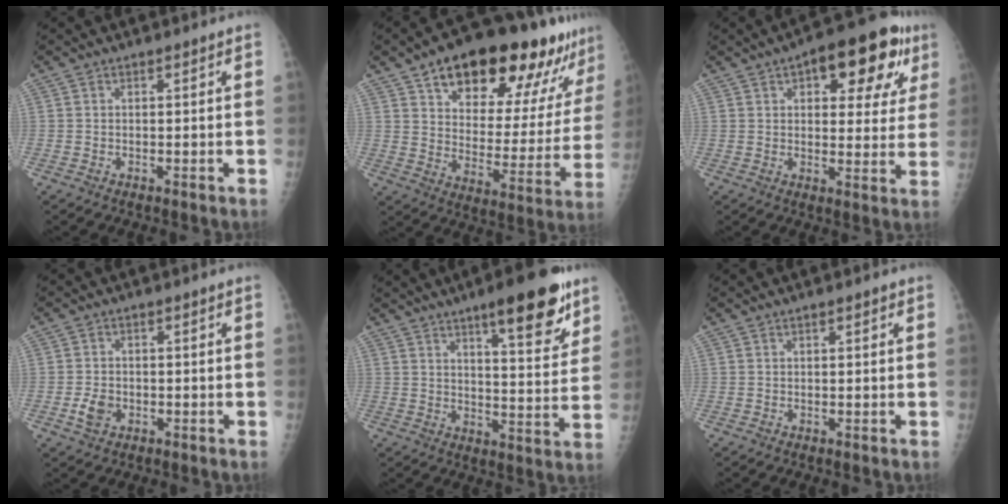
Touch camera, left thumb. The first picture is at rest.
{"total": 25.7, "force": [16.5, 10.4, 16.7], "torque": [-0.197, -0.043, 0.244]}
{"total": 17.0, "force": [7.7, 7.7, 13.1], "torque": [-0.127, 0.000, 0.095]}
{"total": 3.4, "force": [-1.1, 2.5, 2.0], "torque": [-0.035, 0.003, -0.018]}
{"total": 15.7, "force": [9.8, 4.0, 11.6], "torque": [-0.131, -0.053, 0.140]}
{"total": 0.9, "force": [0.4, 0.3, 0.7], "torque": [-0.010, 0.001, 0.006]}